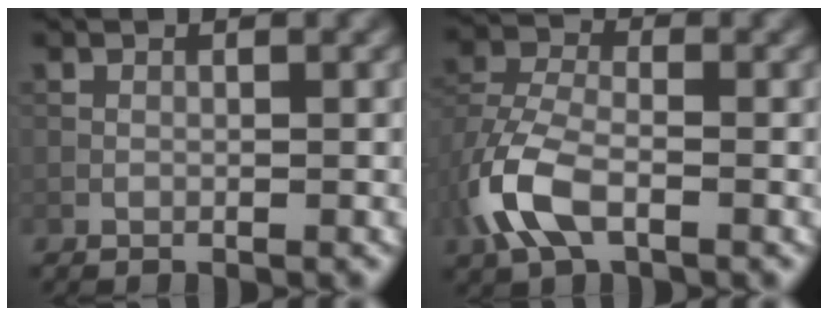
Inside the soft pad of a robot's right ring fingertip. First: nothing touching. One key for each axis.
{"total": 6.4, "fx": -2.7, "fy": 3.4, "fz": 4.7, "tx": -0.116, "ty": -0.002, "tz": -0.065}